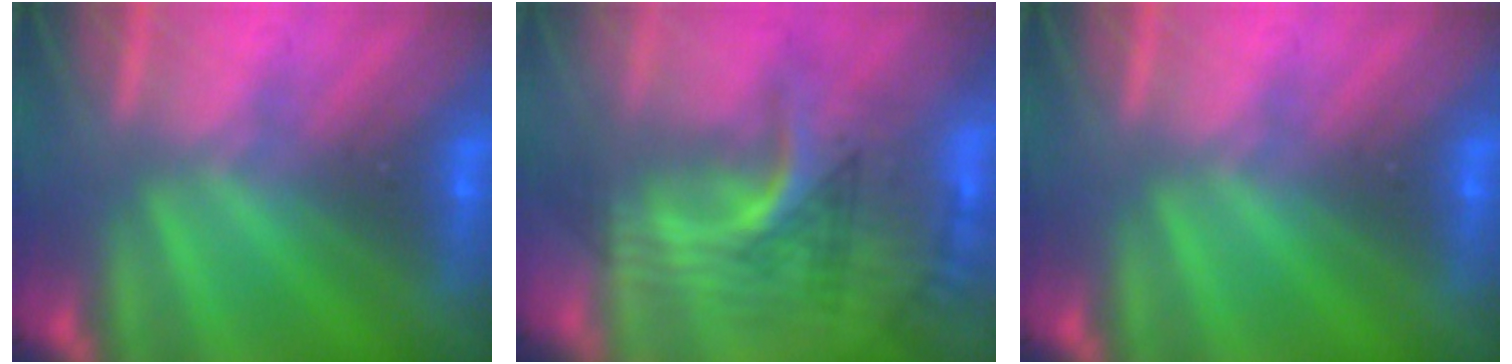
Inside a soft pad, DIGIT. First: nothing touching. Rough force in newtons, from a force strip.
{"total": 2.9}
{"total": 0.0}